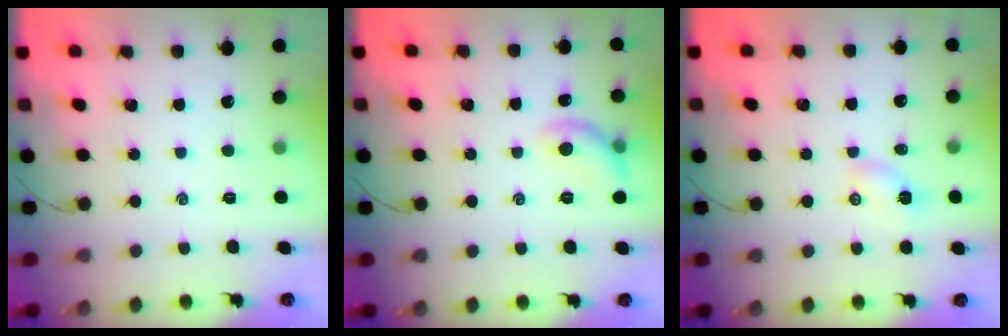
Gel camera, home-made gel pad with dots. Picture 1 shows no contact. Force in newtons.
{"total": 8.2, "press": 8.1, "slide": 0.5}
{"total": 3.7, "press": 3.5, "slide": 1.2}